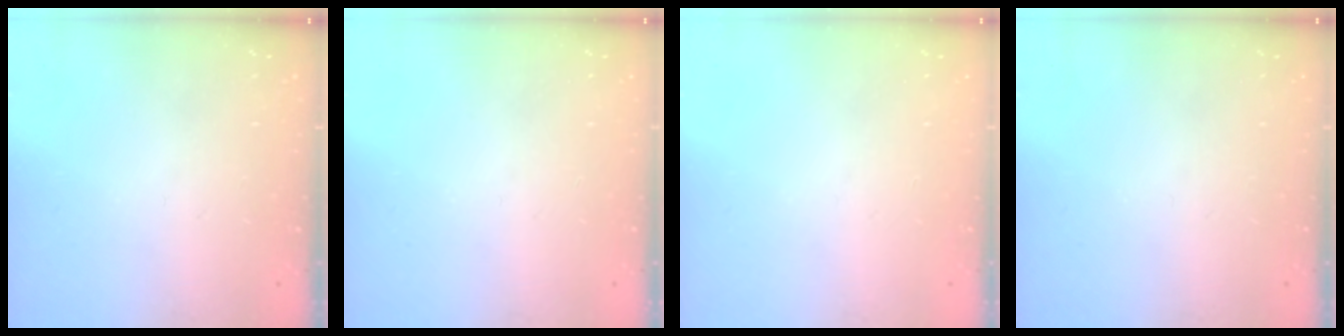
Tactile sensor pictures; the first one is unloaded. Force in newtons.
{"total": 0.0}
{"total": 0.0}
{"total": 0.0}